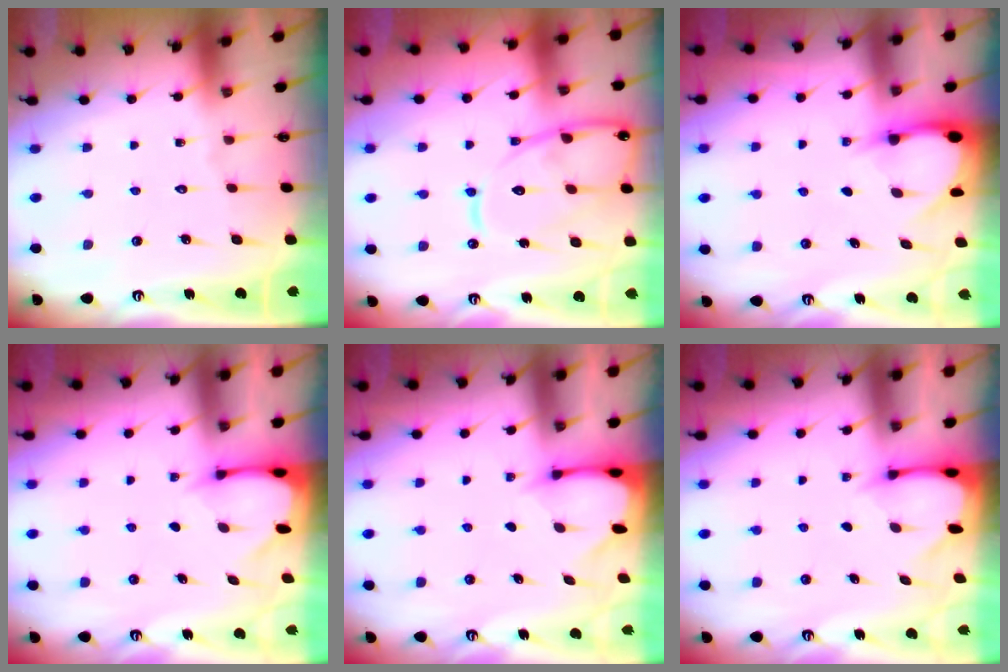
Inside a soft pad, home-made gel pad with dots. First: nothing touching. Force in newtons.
{"total": 15.4, "press": 15.3, "slide": 1.5}
{"total": 3.3, "press": 3.3, "slide": 0.4}
{"total": 2.6, "press": 2.5, "slide": 0.3}
{"total": 2.4, "press": 2.4, "slide": 0.3}
{"total": 2.6, "press": 2.5, "slide": 0.3}